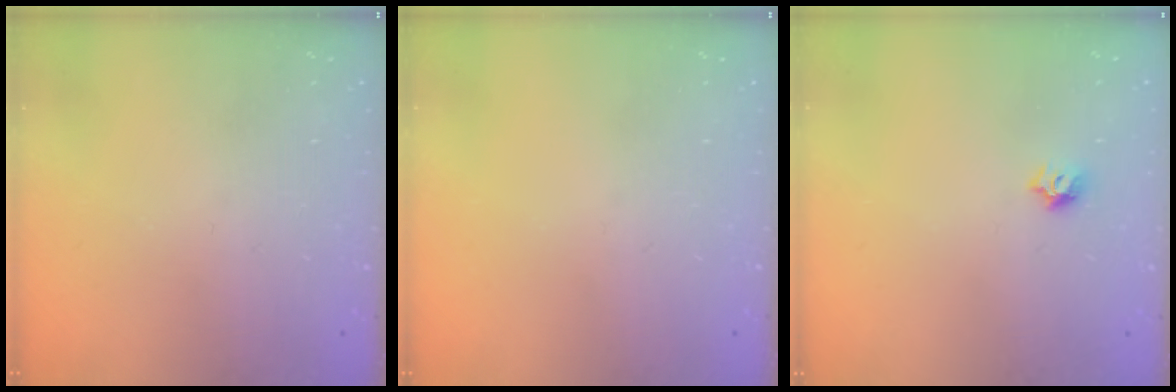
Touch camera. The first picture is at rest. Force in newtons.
{"total": 0.0}
{"total": 5.7, "press": 5.6, "slide": 0.7}